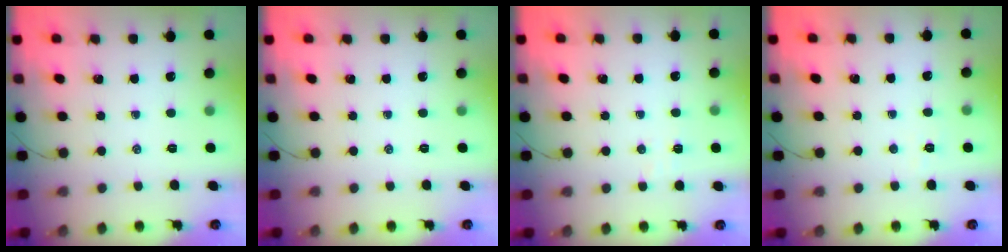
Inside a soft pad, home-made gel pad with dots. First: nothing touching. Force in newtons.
{"total": 0.0}
{"total": 2.9, "press": 2.8, "slide": 0.6}
{"total": 2.5, "press": 2.4, "slide": 0.7}